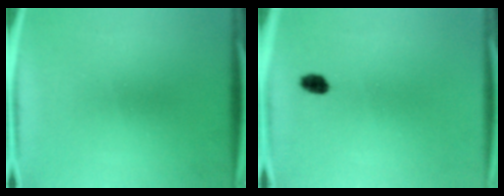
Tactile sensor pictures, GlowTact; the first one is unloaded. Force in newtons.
{"total": 2.1}